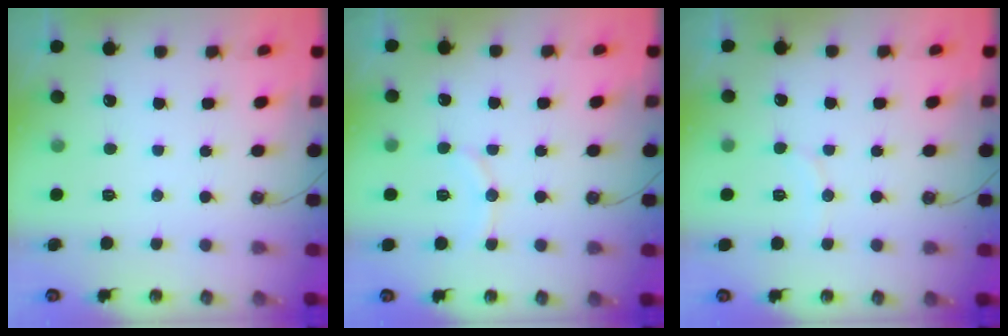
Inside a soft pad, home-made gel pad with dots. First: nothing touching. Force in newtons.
{"total": 8.1, "press": 7.8, "slide": 2.1}
{"total": 4.6, "press": 4.6, "slide": 0.6}